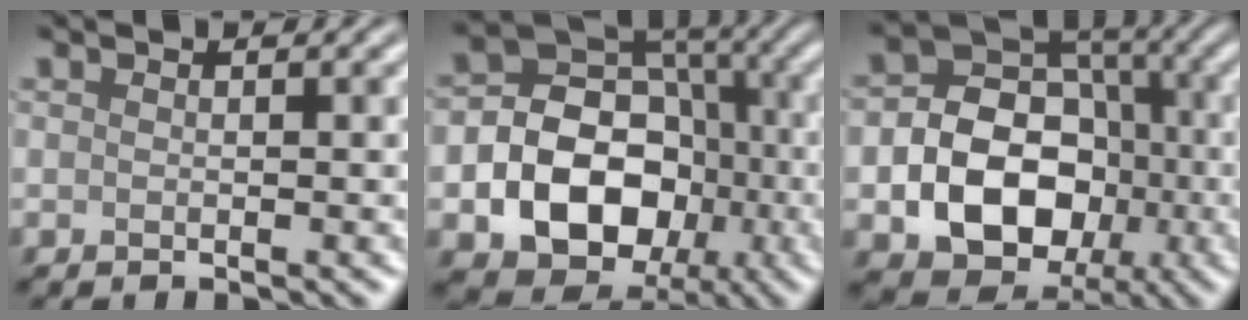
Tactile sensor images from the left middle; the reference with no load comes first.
{"total": 12.0, "force": [-2.9, 9.5, 6.8], "torque": [-0.086, -0.014, -0.070]}
{"total": 10.9, "force": [-2.6, 8.4, 6.4], "torque": [-0.090, -0.010, -0.060]}